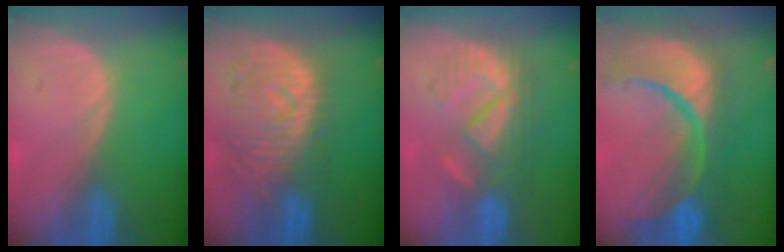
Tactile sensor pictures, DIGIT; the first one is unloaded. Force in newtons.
{"total": 10.9, "press": 9.6, "slide": 5.1}
{"total": 8.3, "press": 7.8, "slide": 2.8}
{"total": 14.6, "press": 11.6, "slide": 8.9}